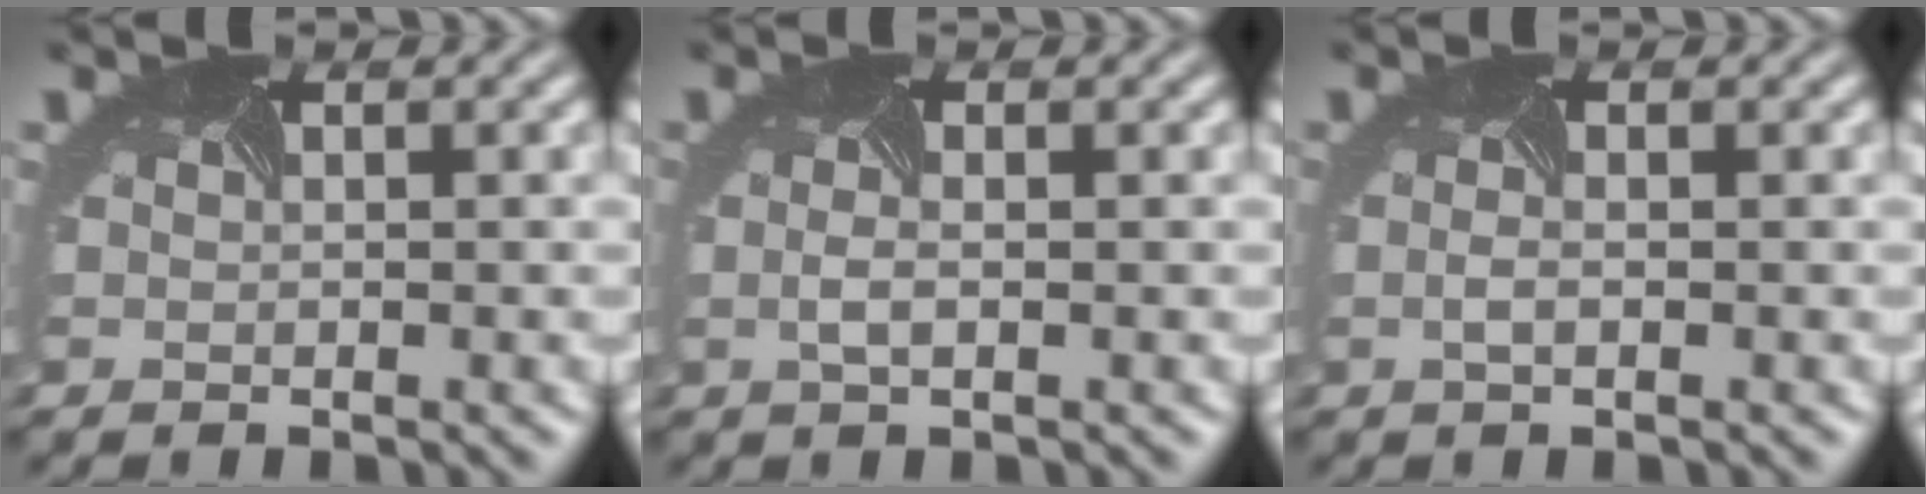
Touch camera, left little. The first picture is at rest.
{"total": 0.9, "force": [-0.4, -0.1, 0.8], "torque": [-0.030, -0.004, -0.002]}
{"total": 0.7, "force": [-0.5, -0.1, 0.5], "torque": [-0.020, -0.003, -0.005]}